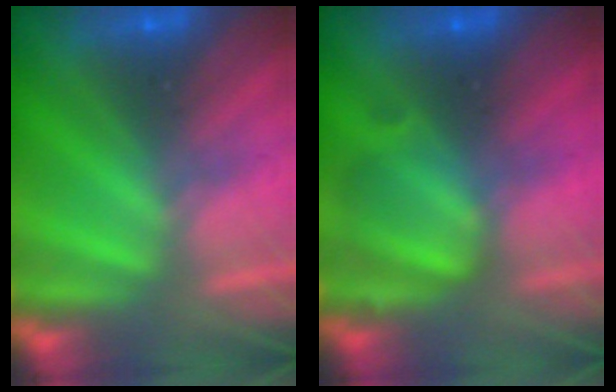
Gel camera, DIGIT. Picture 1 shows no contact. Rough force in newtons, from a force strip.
{"total": 2.5}